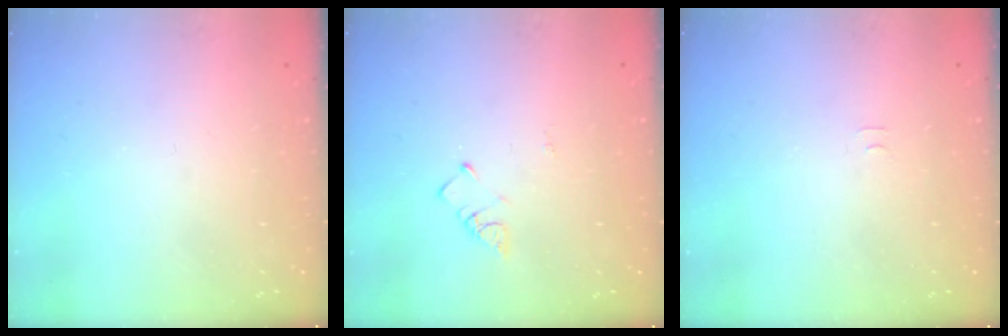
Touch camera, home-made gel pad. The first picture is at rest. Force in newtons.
{"total": 2.8, "press": 2.8, "slide": 0.5}
{"total": 3.9, "press": 3.9, "slide": 0.5}